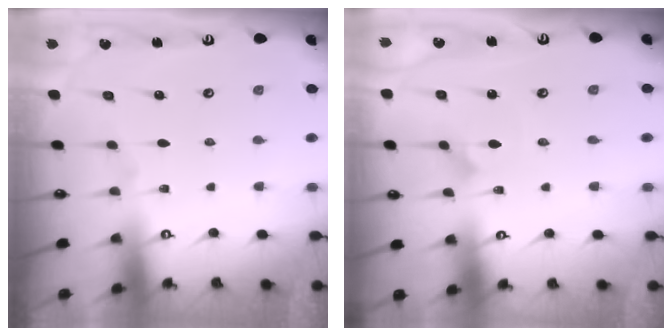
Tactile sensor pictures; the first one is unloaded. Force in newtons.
{"total": 1.3, "press": 1.3, "slide": 0.0}